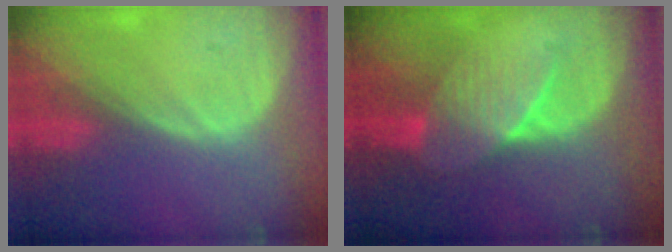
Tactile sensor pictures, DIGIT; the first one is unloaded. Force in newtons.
{"total": 7.1, "press": 6.5, "slide": 2.8}